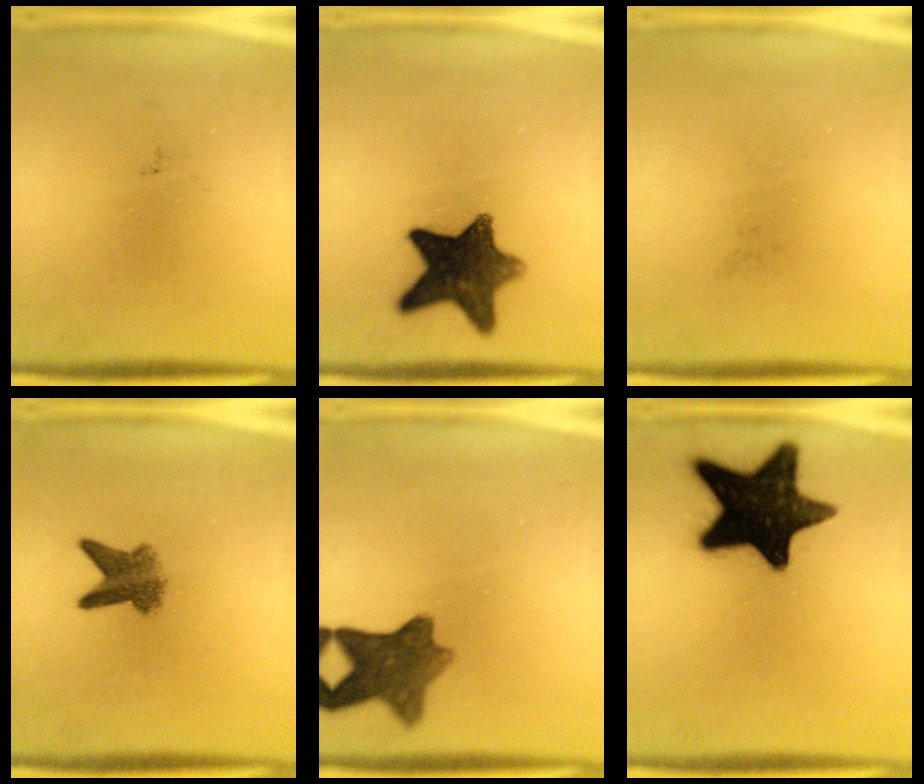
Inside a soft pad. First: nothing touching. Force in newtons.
{"total": 12.2}
{"total": 0.0}
{"total": 4.7}
{"total": 8.5}
{"total": 19.2}